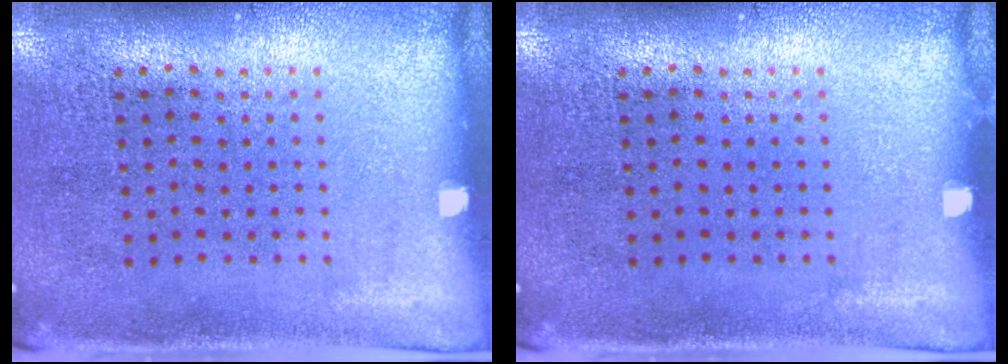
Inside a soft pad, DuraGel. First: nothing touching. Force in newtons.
{"total": 0.0}